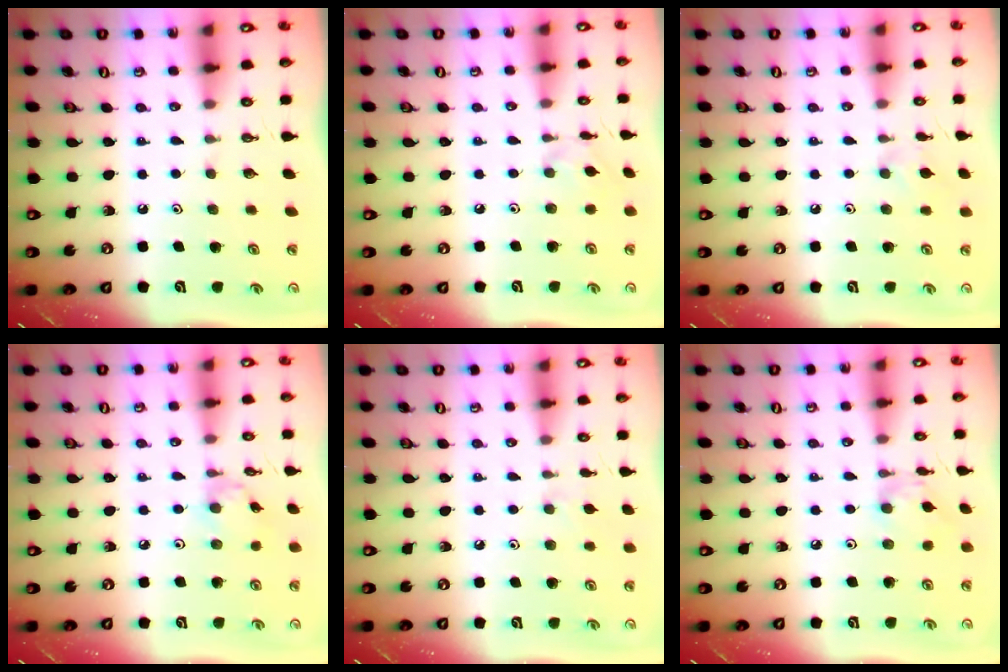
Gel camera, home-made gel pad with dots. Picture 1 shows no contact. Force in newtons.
{"total": 2.6, "press": 2.6, "slide": 0.6}
{"total": 7.5, "press": 7.5, "slide": 0.8}
{"total": 1.8, "press": 1.7, "slide": 0.1}
{"total": 6.1, "press": 6.0, "slide": 0.9}
{"total": 3.0, "press": 3.0, "slide": 0.1}